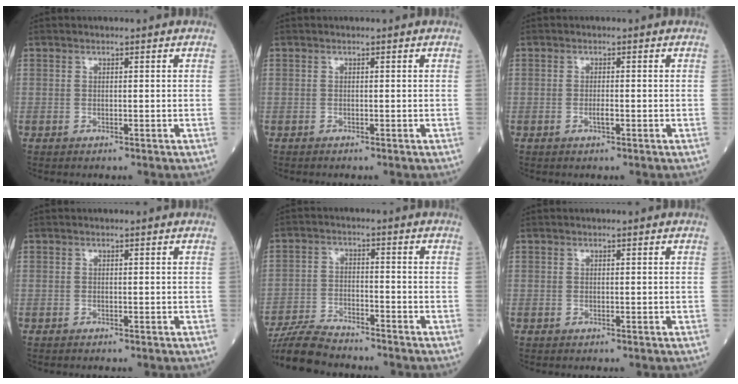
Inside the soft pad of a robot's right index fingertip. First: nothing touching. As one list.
[{"total": 0.0}, {"total": 1.1, "force": [-0.4, 0.2, 1.0], "torque": [-0.025, 0.001, -0.005]}, {"total": 0.0}, {"total": 7.9, "force": [-7.4, 1.2, 2.4], "torque": [-0.048, -0.017, -0.135]}, {"total": 0.0}]